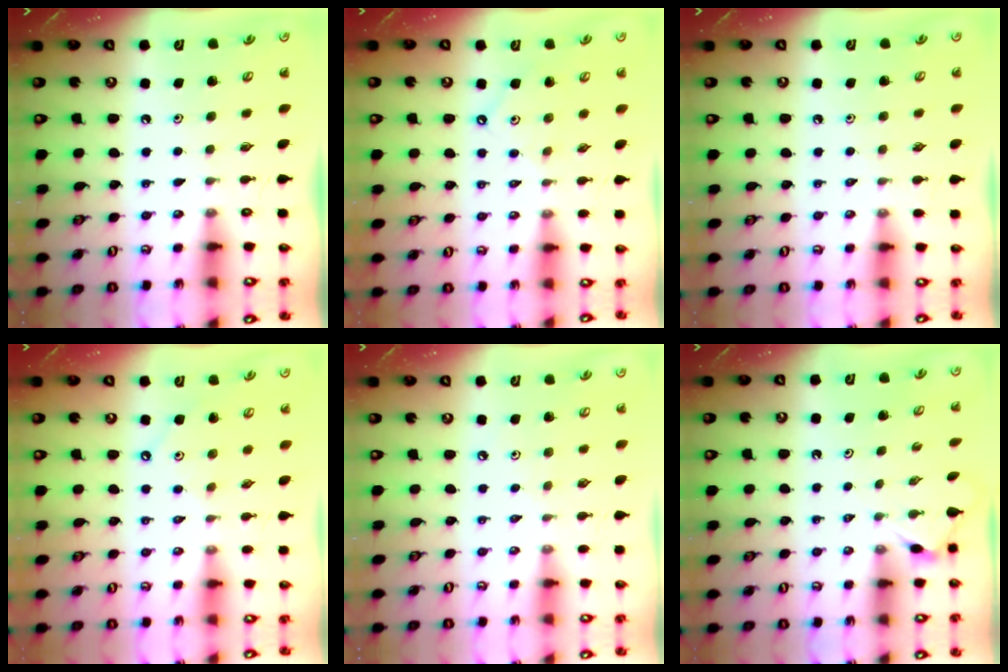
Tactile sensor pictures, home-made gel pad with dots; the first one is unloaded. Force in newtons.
{"total": 2.3, "press": 2.3, "slide": 0.2}
{"total": 1.9, "press": 1.8, "slide": 0.3}
{"total": 1.6, "press": 1.6, "slide": 0.2}
{"total": 3.7, "press": 3.7, "slide": 0.6}
{"total": 3.6, "press": 3.6, "slide": 0.4}